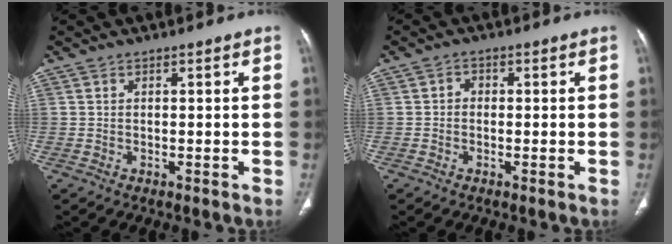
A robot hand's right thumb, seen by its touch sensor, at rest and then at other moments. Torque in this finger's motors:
{"motor_torque": [-0.11, 0.04, -0.08, 0.12, 0.01]}